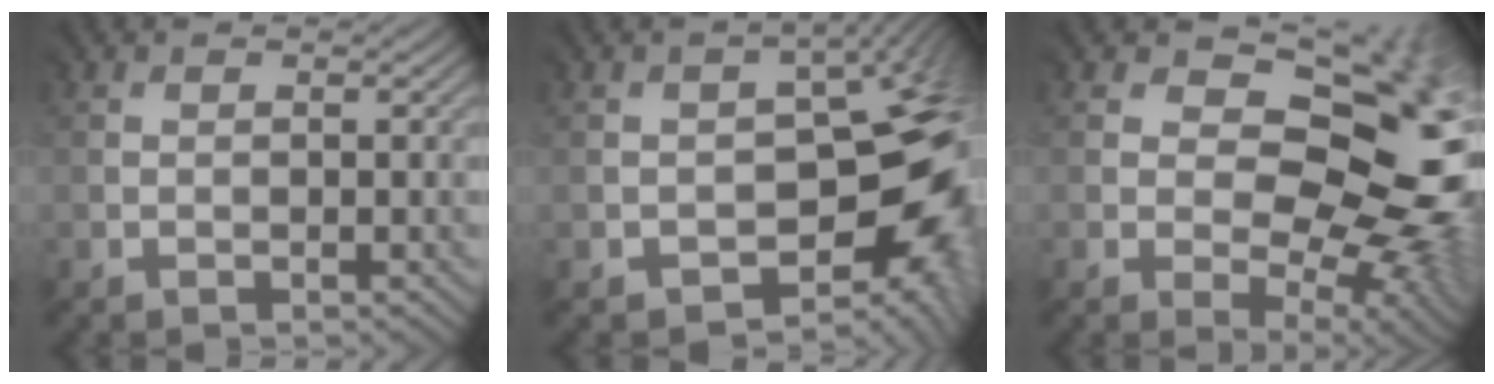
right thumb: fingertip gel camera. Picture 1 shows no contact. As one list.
[{"total": 11.9, "force": [-4.8, 6.9, 8.5], "torque": [-0.076, -0.017, -0.057]}, {"total": 14.9, "force": [1.0, 9.5, 11.4], "torque": [-0.105, -0.007, 0.034]}]